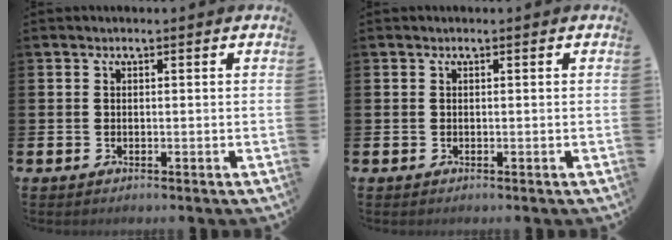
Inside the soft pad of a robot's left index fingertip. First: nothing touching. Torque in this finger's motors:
{"motor_torque": [0.00, 0.00, 0.00, 0.00]}